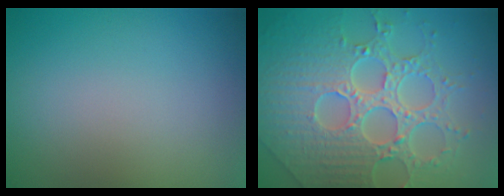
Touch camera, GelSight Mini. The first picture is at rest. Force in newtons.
{"total": 8.7, "press": 6.4, "slide": 5.8}